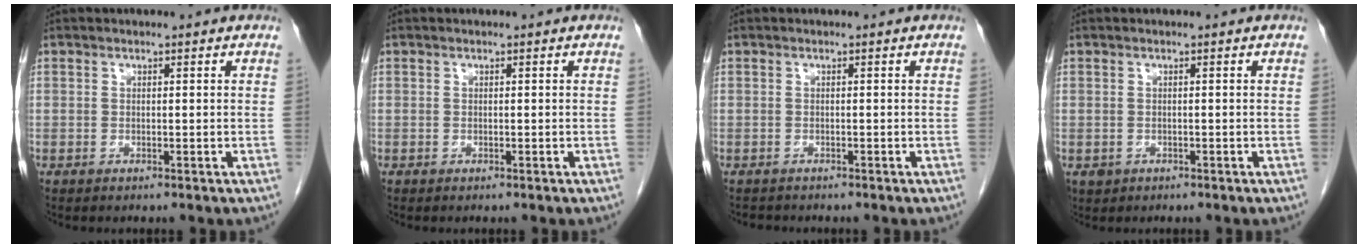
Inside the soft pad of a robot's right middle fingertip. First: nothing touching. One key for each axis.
{"total": 0.0}
{"total": 1.3, "fx": -1.2, "fy": 0.4, "fz": 0.0, "tx": -0.006, "ty": -0.003, "tz": -0.019}
{"total": 1.3, "fx": -0.4, "fy": 1.2, "fz": 0.3, "tx": -0.007, "ty": 0.004, "tz": 0.000}